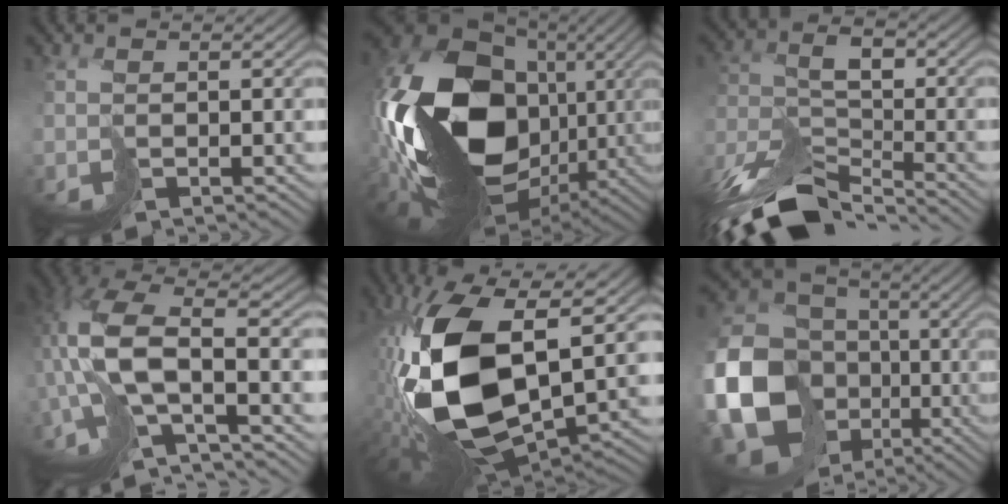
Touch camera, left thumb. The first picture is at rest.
{"total": 19.8, "force": [0.7, 14.8, 13.1], "torque": [-0.307, -0.012, 0.014]}
{"total": 12.3, "force": [-9.5, 4.7, 6.2], "torque": [-0.138, -0.011, -0.177]}
{"total": 12.9, "force": [-2.4, 5.6, 11.3], "torque": [-0.267, -0.008, -0.041]}
{"total": 16.8, "force": [0.2, 9.9, 13.6], "torque": [-0.309, -0.031, 0.012]}
{"total": 23.7, "force": [-5.6, 21.1, 9.4], "torque": [-0.272, -0.051, -0.124]}